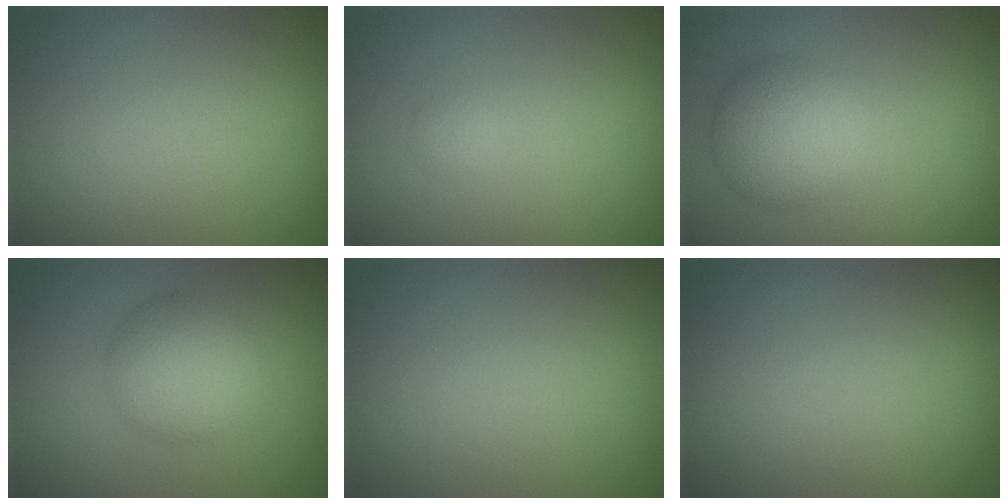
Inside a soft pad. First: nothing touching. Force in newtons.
{"total": 0.7, "press": 0.7, "slide": 0.0}
{"total": 4.9, "press": 4.9, "slide": 0.1}
{"total": 4.9, "press": 4.9, "slide": 0.0}
{"total": 0.0}
{"total": 0.0}